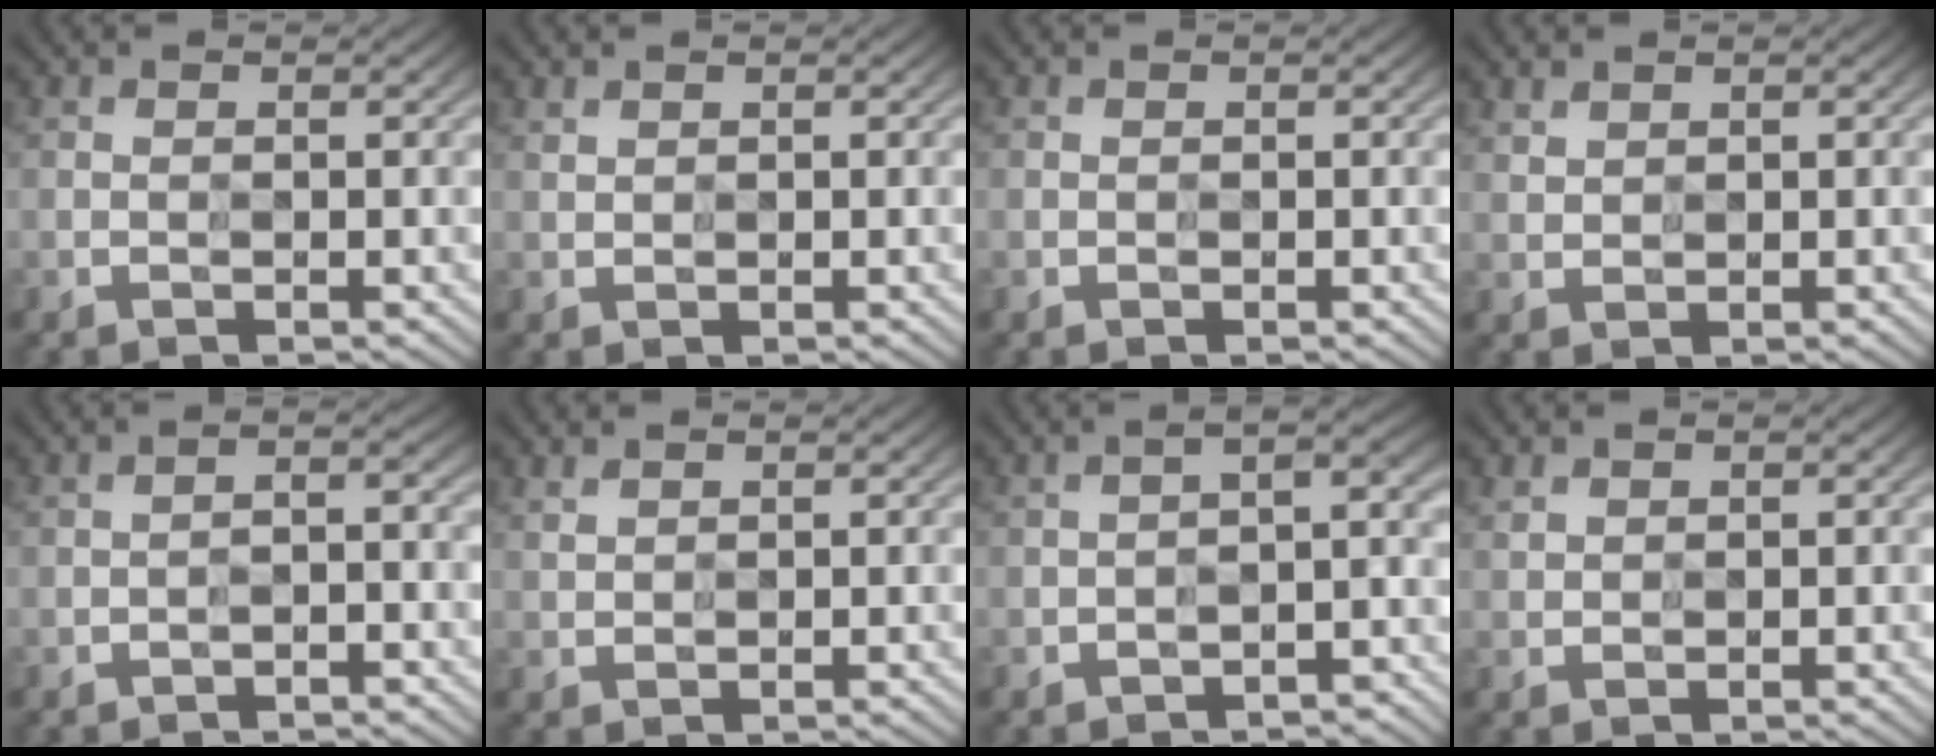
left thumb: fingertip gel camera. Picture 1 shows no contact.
{"total": 1.1, "force": [1.1, 0.2, 0.1], "torque": [-0.006, 0.003, 0.027]}
{"total": 0.0}
{"total": 2.1, "force": [1.9, 0.8, 0.3], "torque": [-0.013, 0.002, 0.045]}
{"total": 4.8, "force": [-2.8, 1.7, 3.5], "torque": [-0.049, 0.001, -0.041]}
{"total": 1.7, "force": [1.6, 0.5, 0.4], "torque": [-0.016, 0.003, 0.039]}
{"total": 7.9, "force": [-4.0, 2.9, 6.2], "torque": [-0.065, 0.001, -0.049]}
{"total": 1.6, "force": [1.4, 0.8, 0.1], "torque": [-0.008, 0.001, 0.032]}